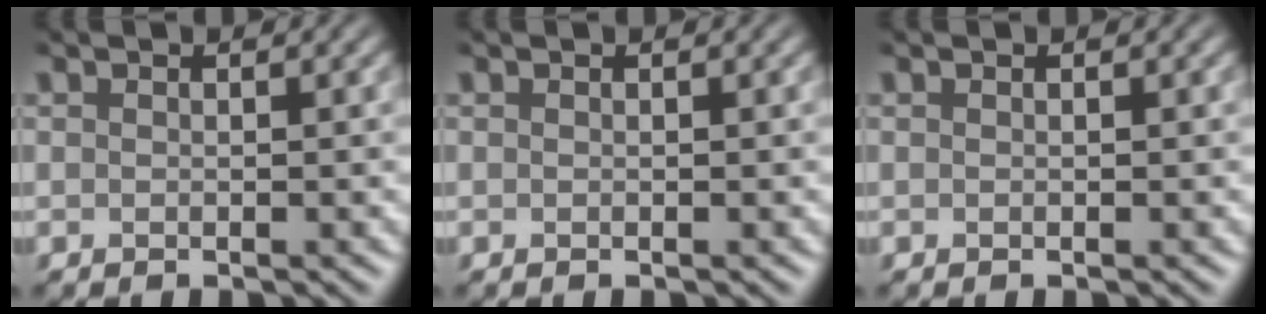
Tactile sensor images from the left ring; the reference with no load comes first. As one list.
[{"total": 0.0}, {"total": 0.0}]